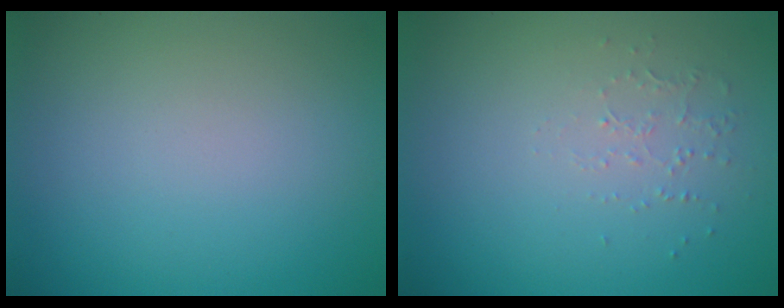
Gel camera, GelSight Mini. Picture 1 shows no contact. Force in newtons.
{"total": 0.8, "press": 0.5, "slide": 0.6}